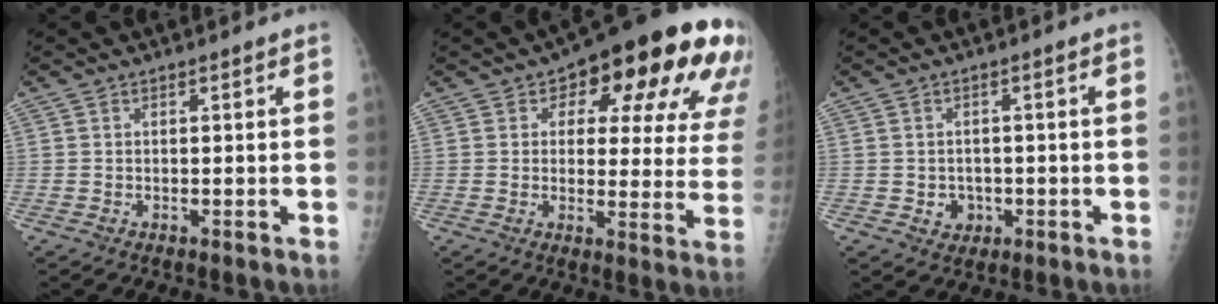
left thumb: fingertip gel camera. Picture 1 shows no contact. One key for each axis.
{"total": 22.5, "fx": 10.6, "fy": 10.3, "fz": 17.0, "tx": -0.173, "ty": -0.009, "tz": 0.129}
{"total": 3.2, "fx": -0.8, "fy": 2.8, "fz": 1.1, "tx": -0.001, "ty": 0.005, "tz": -0.005}